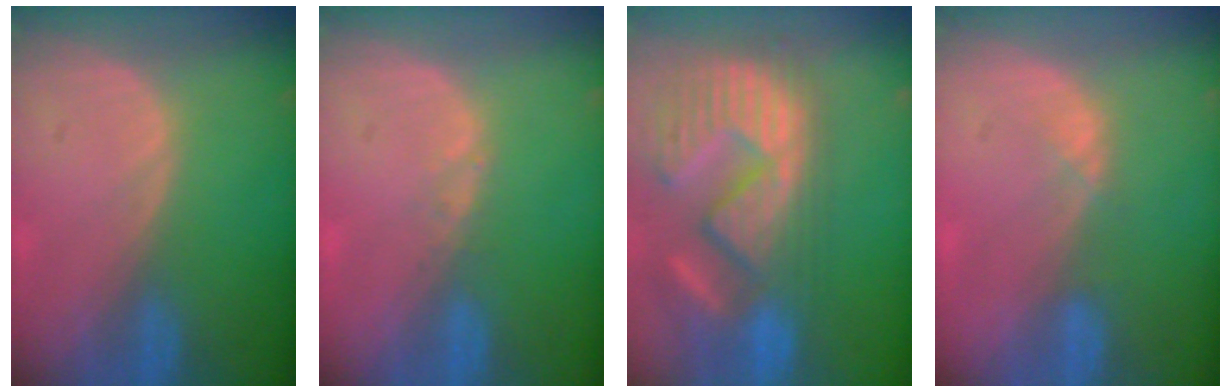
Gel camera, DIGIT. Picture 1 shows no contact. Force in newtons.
{"total": 0.8, "press": 0.7, "slide": 0.1}
{"total": 14.9, "press": 12.4, "slide": 8.2}
{"total": 1.4, "press": 1.2, "slide": 0.7}